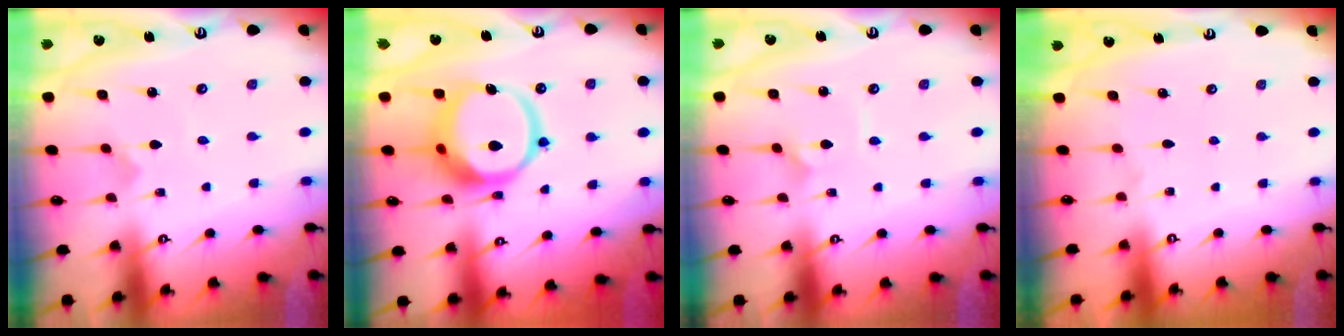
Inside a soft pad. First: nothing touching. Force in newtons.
{"total": 15.3, "press": 15.2, "slide": 1.9}
{"total": 1.6, "press": 1.6, "slide": 0.1}
{"total": 0.0}